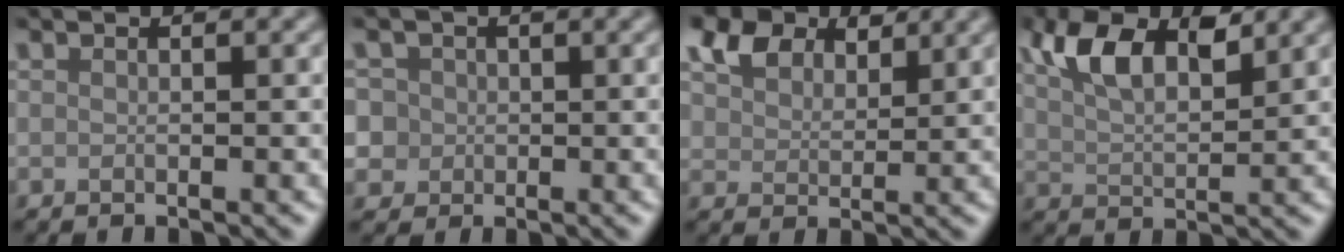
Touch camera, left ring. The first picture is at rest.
{"total": 4.9, "force": [1.2, 4.5, 1.5], "torque": [-0.032, 0.034, 0.002]}
{"total": 6.8, "force": [4.7, 3.8, 3.0], "torque": [-0.082, 0.008, 0.081]}
{"total": 6.0, "force": [3.1, 2.9, 4.3], "torque": [-0.084, 0.006, 0.052]}